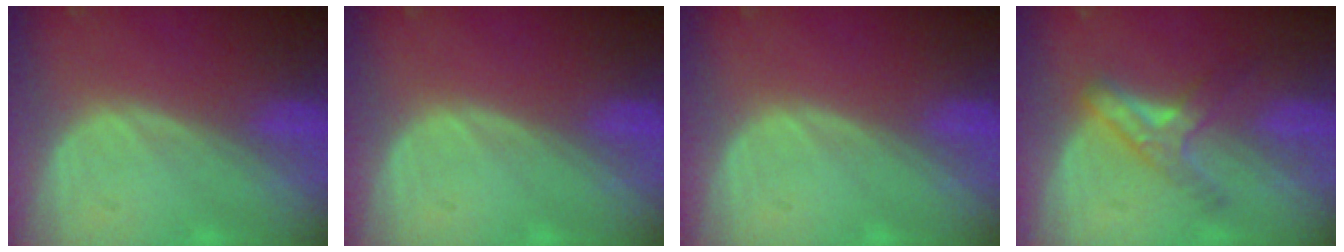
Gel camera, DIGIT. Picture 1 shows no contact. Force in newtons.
{"total": 0.0}
{"total": 0.0}
{"total": 5.1, "press": 5.0, "slide": 0.9}